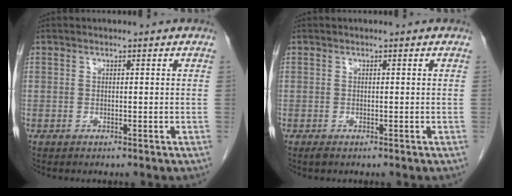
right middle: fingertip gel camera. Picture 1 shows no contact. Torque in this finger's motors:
{"motor_torque": [0.32, -0.41, 0.01, 0.01]}